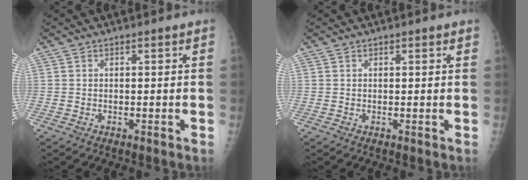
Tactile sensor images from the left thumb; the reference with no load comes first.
{"total": 0.9, "force": [0.6, 0.3, 0.6], "torque": [-0.007, -0.001, 0.006]}